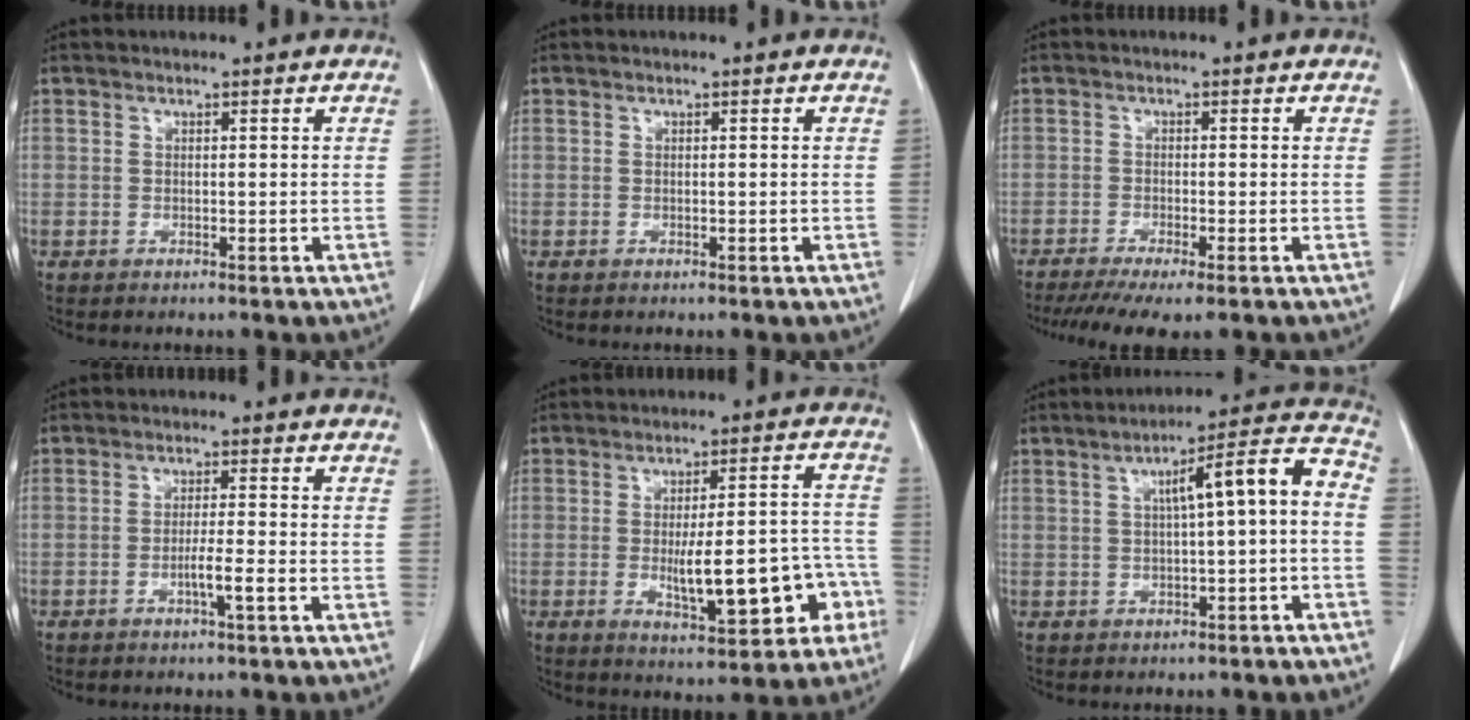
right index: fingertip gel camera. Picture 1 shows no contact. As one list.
[{"total": 0.0}, {"total": 7.7, "force": [-5.8, 0.8, 5.0], "torque": [-0.075, -0.016, -0.092]}, {"total": 3.4, "force": [-1.4, -0.4, 3.1], "torque": [-0.054, -0.003, -0.027]}, {"total": 13.4, "force": [-3.9, 3.7, 12.3], "torque": [-0.167, 0.025, -0.042]}, {"total": 9.3, "force": [0.2, 0.9, 9.2], "torque": [-0.128, 0.034, 0.000]}]